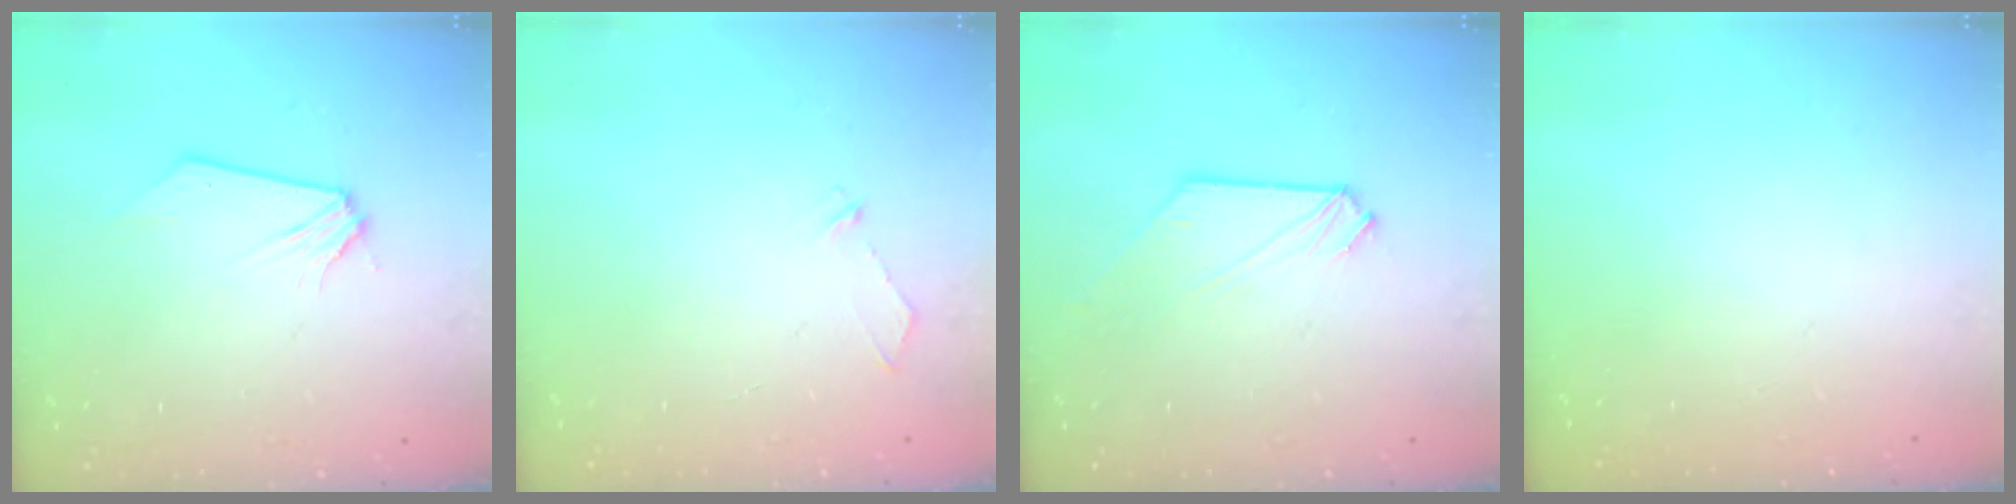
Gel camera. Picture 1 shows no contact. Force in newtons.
{"total": 3.0, "press": 3.0, "slide": 0.4}
{"total": 0.7, "press": 0.7, "slide": 0.1}
{"total": 0.0}